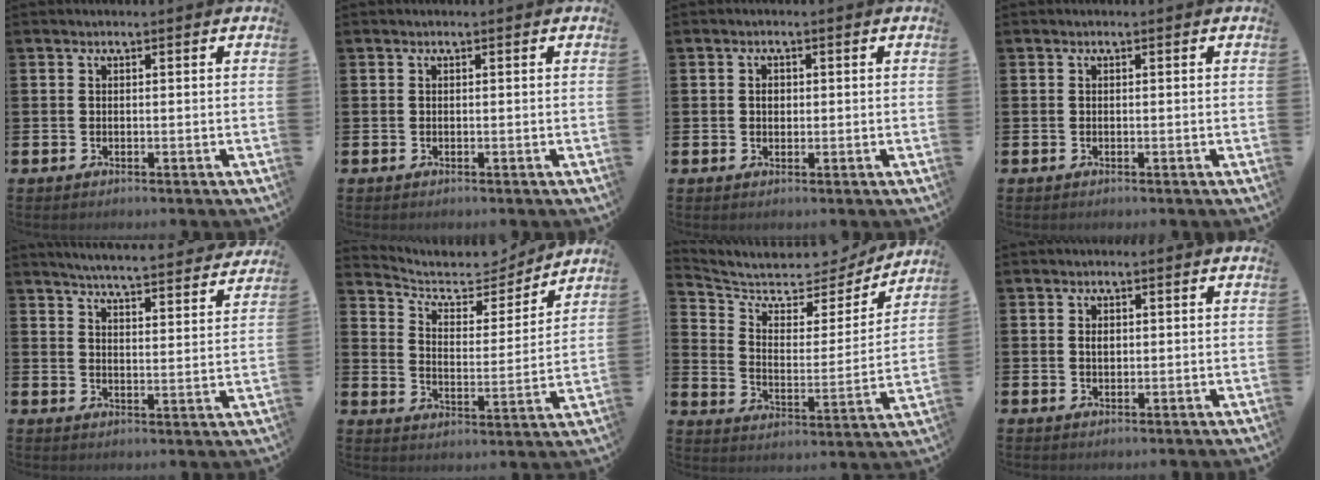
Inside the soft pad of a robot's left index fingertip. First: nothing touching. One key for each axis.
{"total": 0.0}
{"total": 1.3, "fx": 0.2, "fy": 1.0, "fz": 0.7, "tx": 0.002, "ty": 0.001, "tz": 0.000}
{"total": 0.0}
{"total": 5.5, "fx": 5.4, "fy": -0.1, "fz": 1.1, "tx": -0.035, "ty": -0.046, "tz": 0.092}
{"total": 7.4, "fx": 6.8, "fy": 2.5, "fz": 1.5, "tx": -0.064, "ty": -0.051, "tz": 0.118}
{"total": 6.6, "fx": 5.9, "fy": 2.4, "fz": 1.4, "tx": -0.063, "ty": -0.053, "tz": 0.095}
{"total": 1.2, "fx": 0.5, "fy": 0.8, "fz": 0.8, "tx": -0.001, "ty": -0.001, "tz": 0.004}